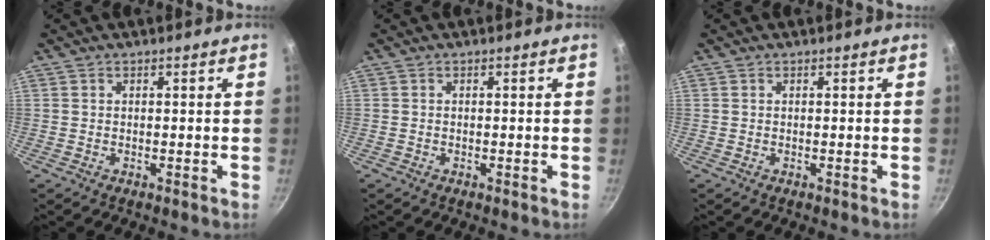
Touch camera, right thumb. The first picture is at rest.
{"total": 0.0}
{"total": 0.0}